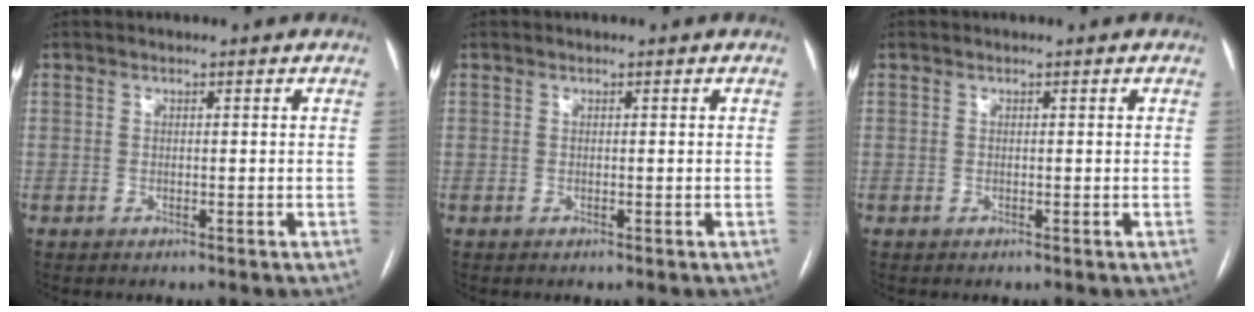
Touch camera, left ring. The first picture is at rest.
{"total": 0.0}
{"total": 0.0}